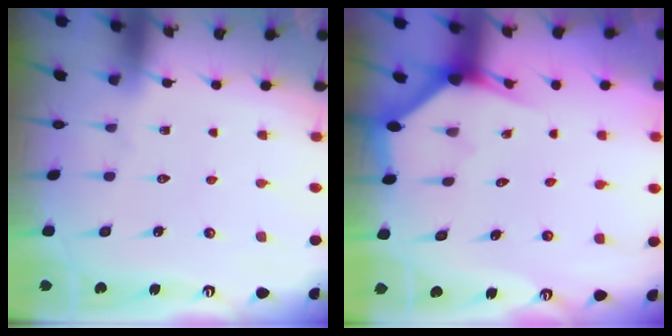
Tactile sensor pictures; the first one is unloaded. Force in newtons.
{"total": 2.9, "press": 2.9, "slide": 0.1}